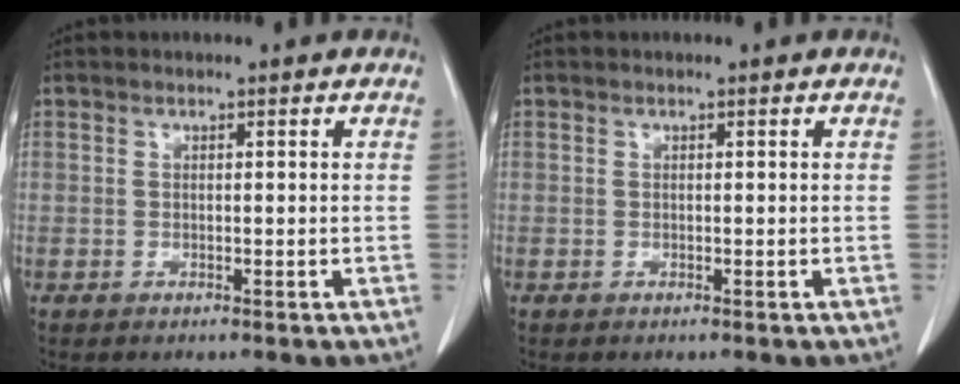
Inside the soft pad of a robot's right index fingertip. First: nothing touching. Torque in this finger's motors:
{"motor_torque": [0.00, 0.00, 0.00, 0.00]}